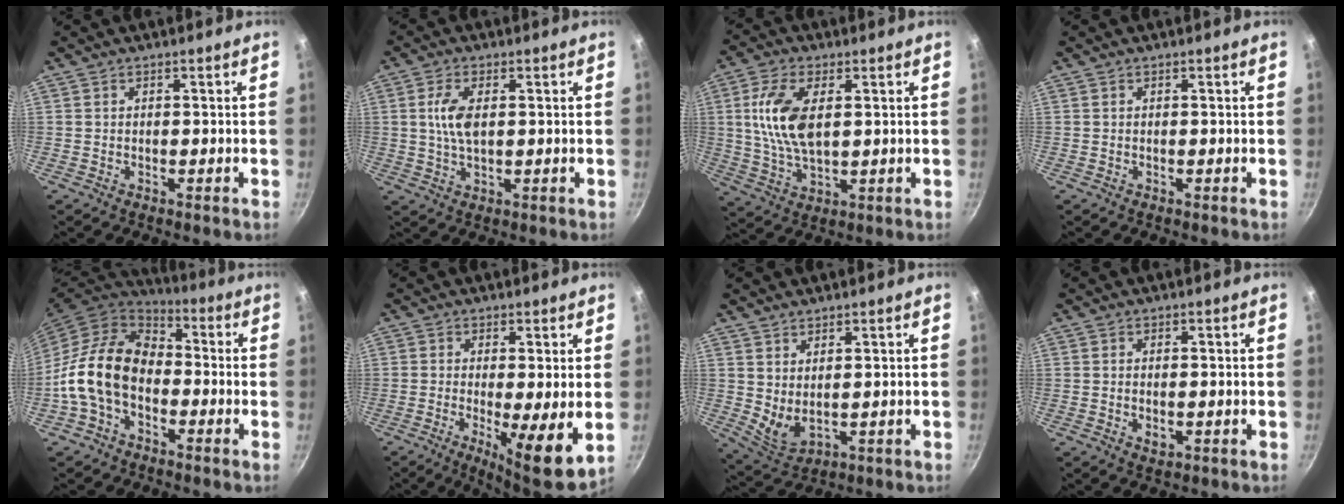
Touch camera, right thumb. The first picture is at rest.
{"total": 5.8, "force": [0.9, 2.8, 5.0], "torque": [-0.099, 0.000, 0.018]}
{"total": 11.5, "force": [2.2, 5.9, 9.7], "torque": [-0.186, -0.006, 0.046]}
{"total": 0.0}
{"total": 14.9, "force": [-2.7, 10.2, 10.5], "torque": [-0.165, 0.036, -0.071]}
{"total": 10.1, "force": [-1.1, 1.9, 9.9], "torque": [-0.146, -0.021, -0.012]}
{"total": 5.1, "force": [2.2, 2.3, 4.0], "torque": [-0.063, -0.032, 0.048]}
{"total": 2.2, "force": [-0.3, 1.2, 1.8], "torque": [-0.031, -0.004, -0.004]}